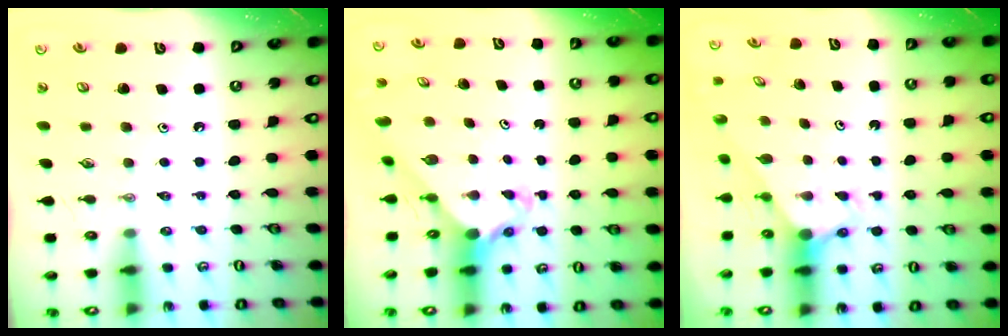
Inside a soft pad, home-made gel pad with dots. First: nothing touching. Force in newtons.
{"total": 2.8, "press": 2.7, "slide": 0.2}
{"total": 2.7, "press": 2.7, "slide": 0.0}